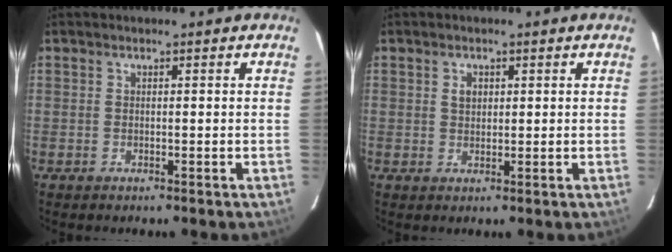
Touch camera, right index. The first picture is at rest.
{"total": 2.0, "force": [0.7, 1.5, 1.1], "torque": [-0.018, 0.005, 0.012]}